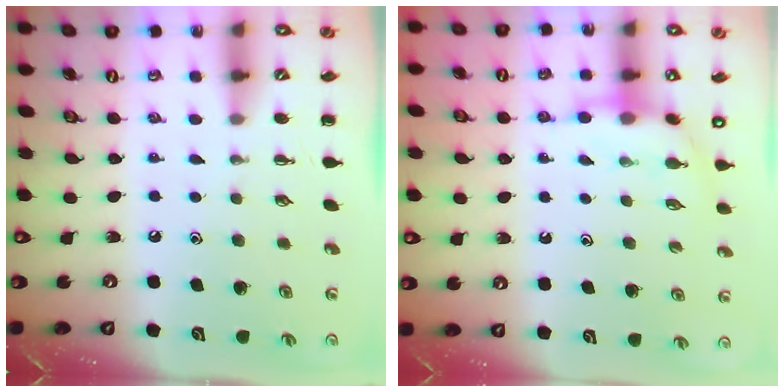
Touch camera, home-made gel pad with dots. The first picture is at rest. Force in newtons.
{"total": 8.1, "press": 8.0, "slide": 0.5}